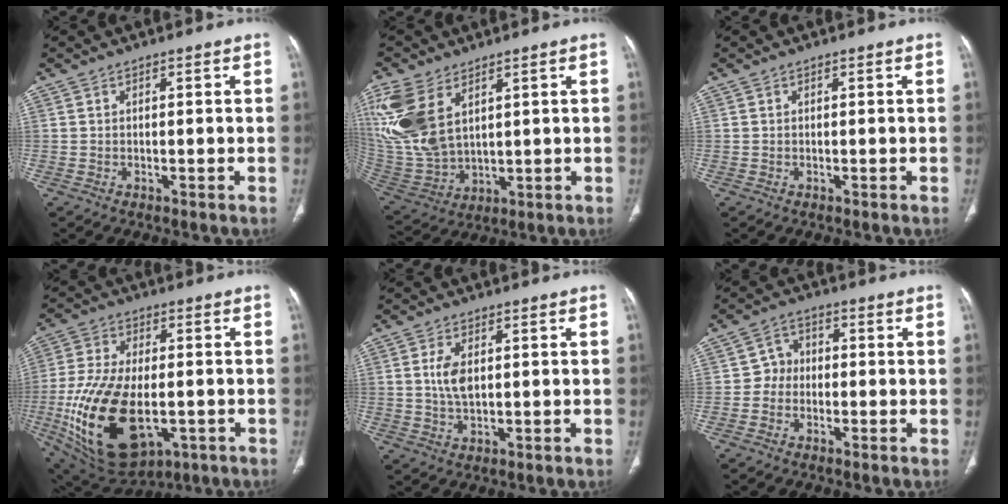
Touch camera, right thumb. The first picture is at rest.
{"total": 16.6, "force": [7.3, 9.6, 11.5], "torque": [-0.266, -0.022, 0.163]}
{"total": 0.0}
{"total": 22.8, "force": [-5.3, 12.4, 18.4], "torque": [-0.373, -0.012, -0.064]}
{"total": 4.9, "force": [0.9, 2.6, 4.0], "torque": [-0.082, -0.004, 0.020]}
{"total": 4.2, "force": [-1.0, 3.7, 1.7], "torque": [-0.007, 0.018, -0.031]}